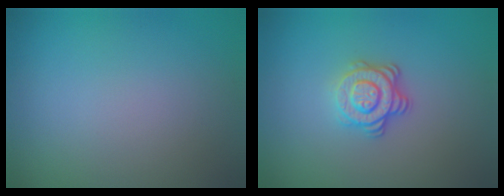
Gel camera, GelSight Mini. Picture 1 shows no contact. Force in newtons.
{"total": 3.4, "press": 2.9, "slide": 1.8}